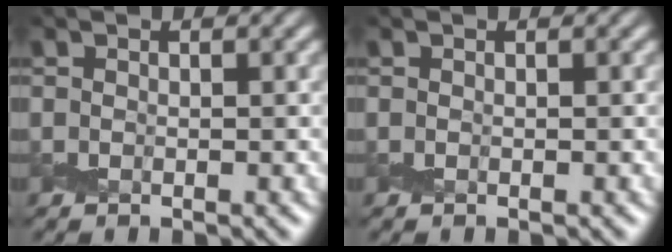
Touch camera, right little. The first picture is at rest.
{"total": 0.0}